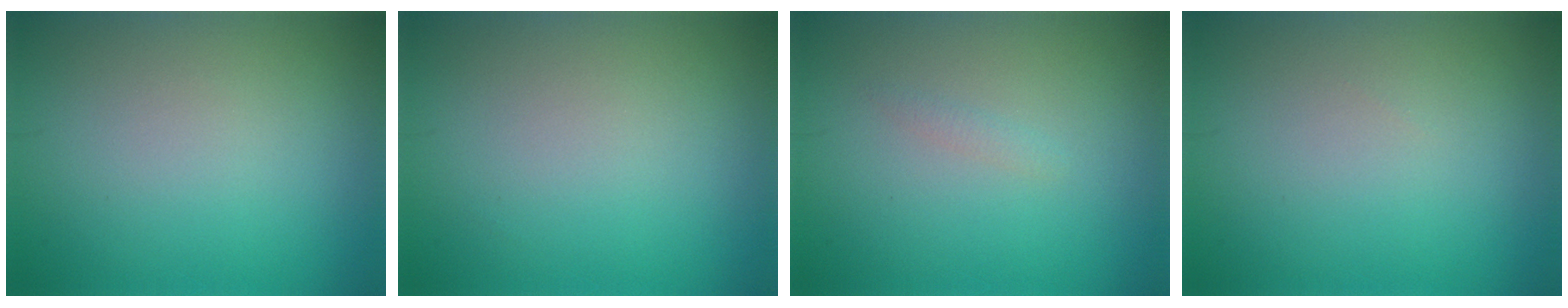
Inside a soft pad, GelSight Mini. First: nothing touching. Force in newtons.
{"total": 0.0}
{"total": 0.6, "press": 0.6, "slide": 0.0}
{"total": 0.0}